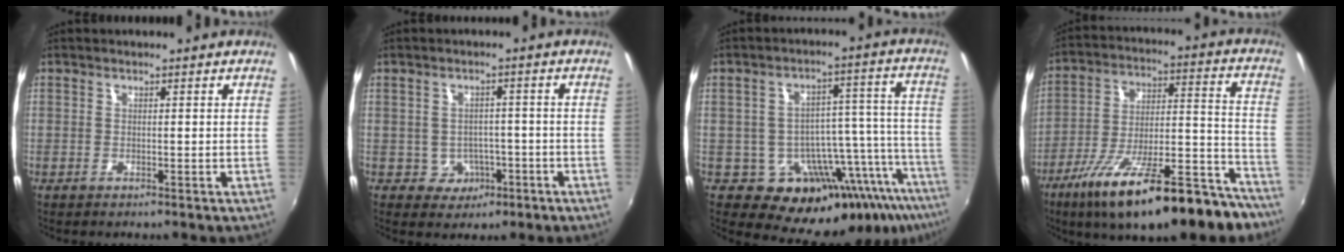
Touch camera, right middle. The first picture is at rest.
{"total": 4.5, "force": [-1.8, 4.1, 1.0], "torque": [-0.032, 0.013, -0.009]}
{"total": 16.3, "force": [-12.0, 7.6, 8.2], "torque": [-0.102, 0.006, -0.168]}
{"total": 26.0, "force": [-18.3, 7.2, 16.9], "torque": [-0.263, -0.027, -0.271]}